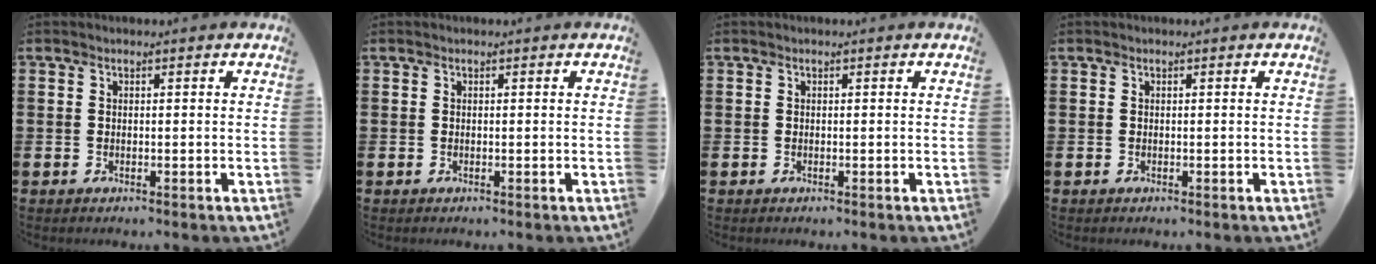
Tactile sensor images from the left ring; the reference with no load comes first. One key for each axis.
{"total": 0.0}
{"total": 0.0}
{"total": 0.0}